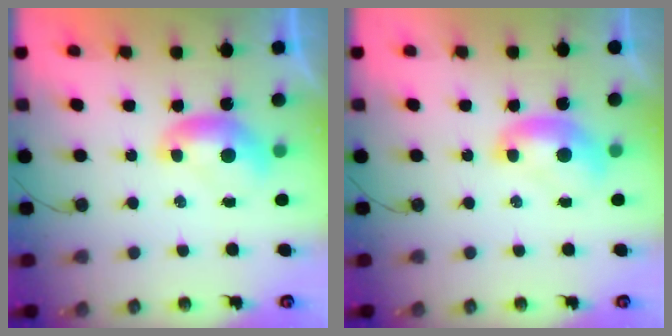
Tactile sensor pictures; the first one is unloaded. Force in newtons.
{"total": 1.2, "press": 1.2, "slide": 0.0}